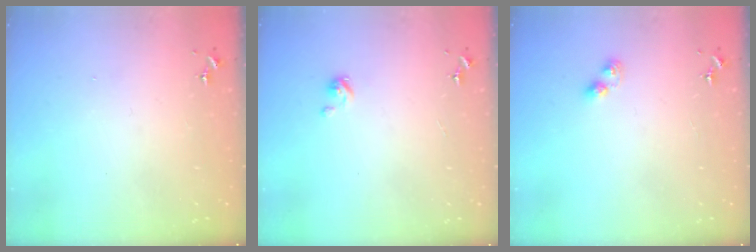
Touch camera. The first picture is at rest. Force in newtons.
{"total": 2.9, "press": 2.9, "slide": 0.2}
{"total": 2.8, "press": 2.7, "slide": 0.4}